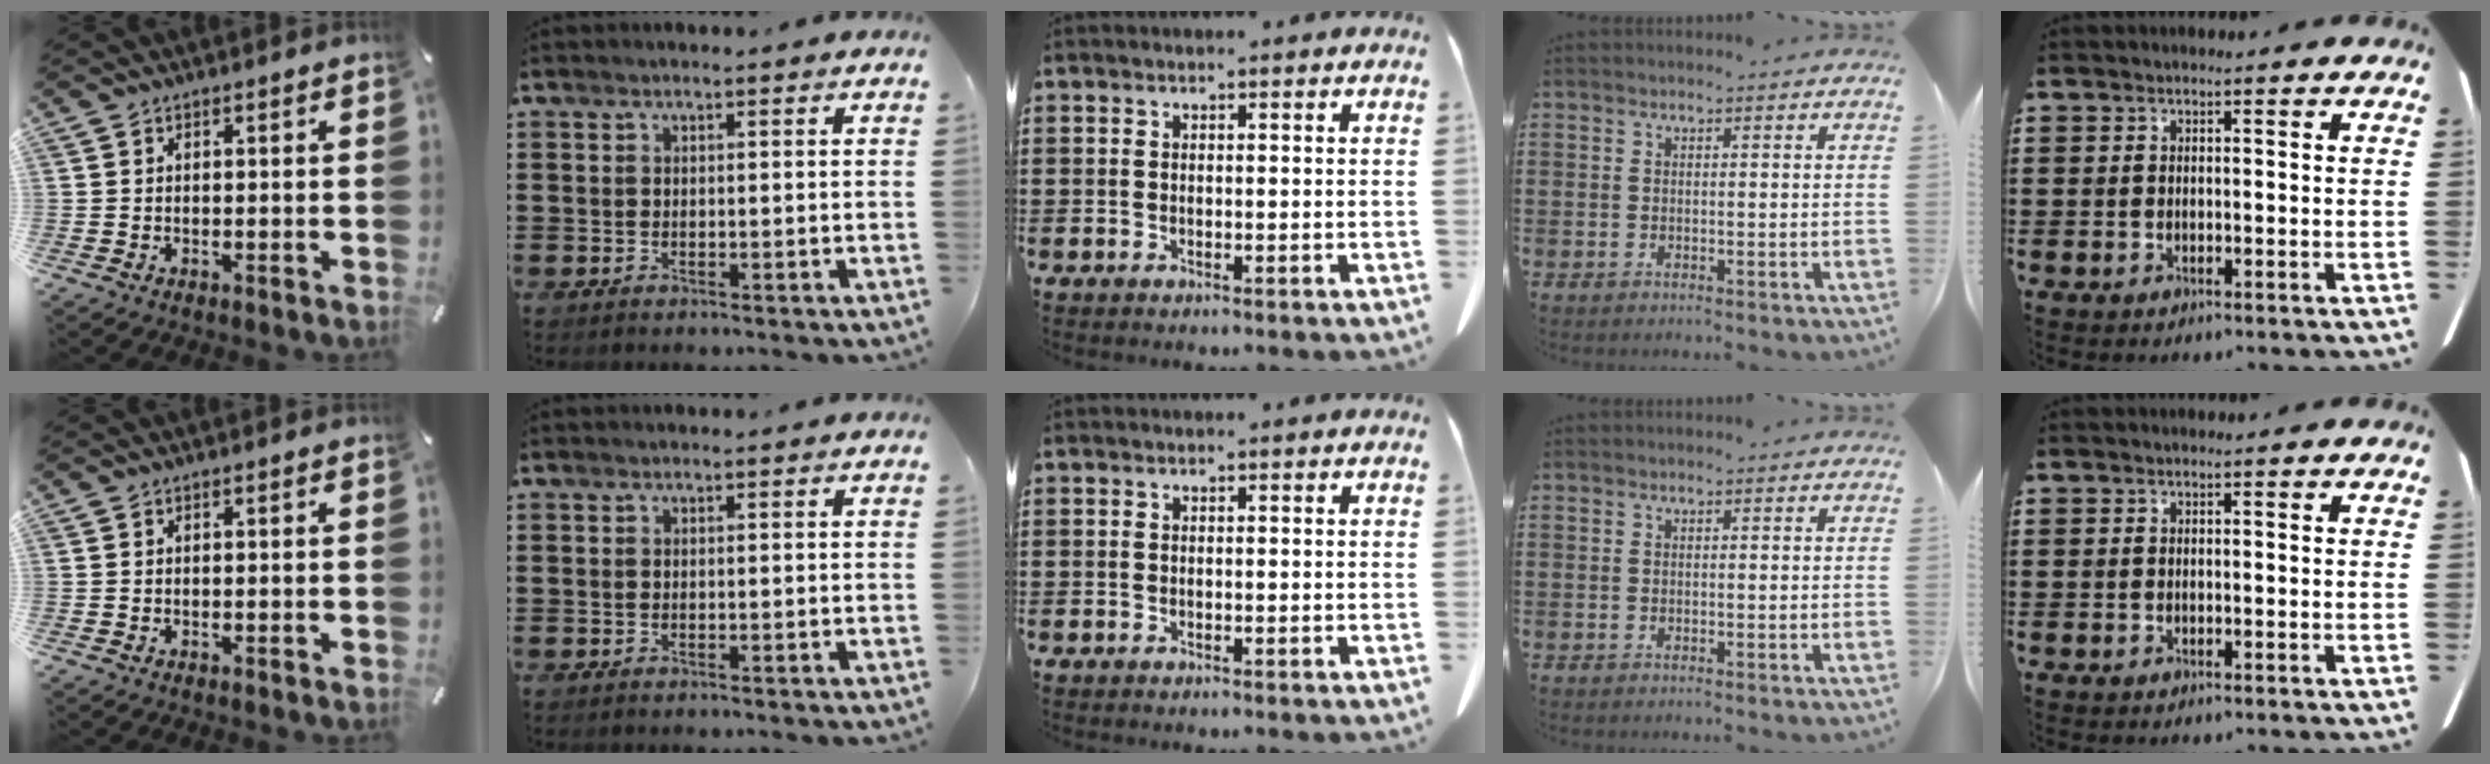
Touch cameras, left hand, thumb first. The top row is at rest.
{}